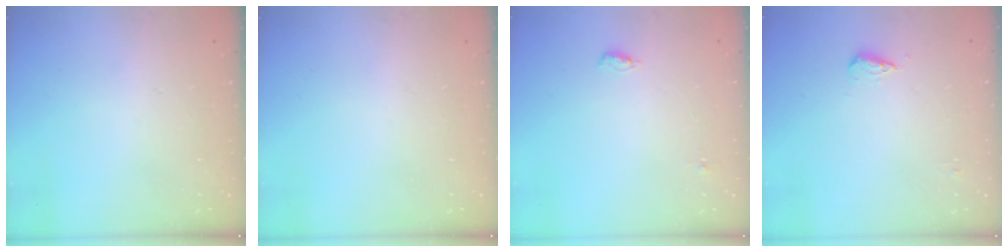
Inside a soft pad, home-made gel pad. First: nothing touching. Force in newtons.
{"total": 0.0}
{"total": 4.5, "press": 4.3, "slide": 1.2}
{"total": 5.5, "press": 5.4, "slide": 0.9}